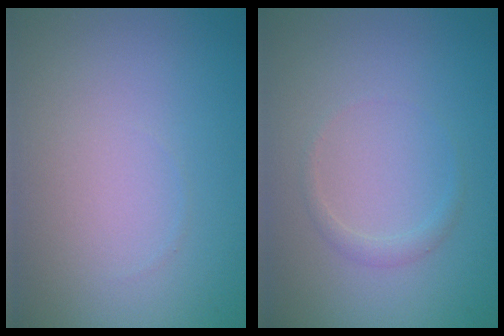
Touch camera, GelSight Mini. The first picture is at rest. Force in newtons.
{"total": 0.9, "press": 0.9, "slide": 0.0}